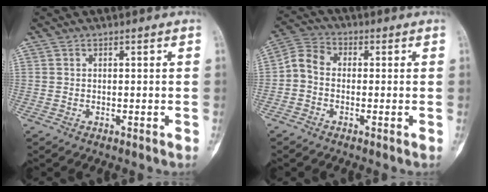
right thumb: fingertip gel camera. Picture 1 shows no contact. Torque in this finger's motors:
{"motor_torque": [0.88, 0.74, 0.32, -0.37, -0.01]}